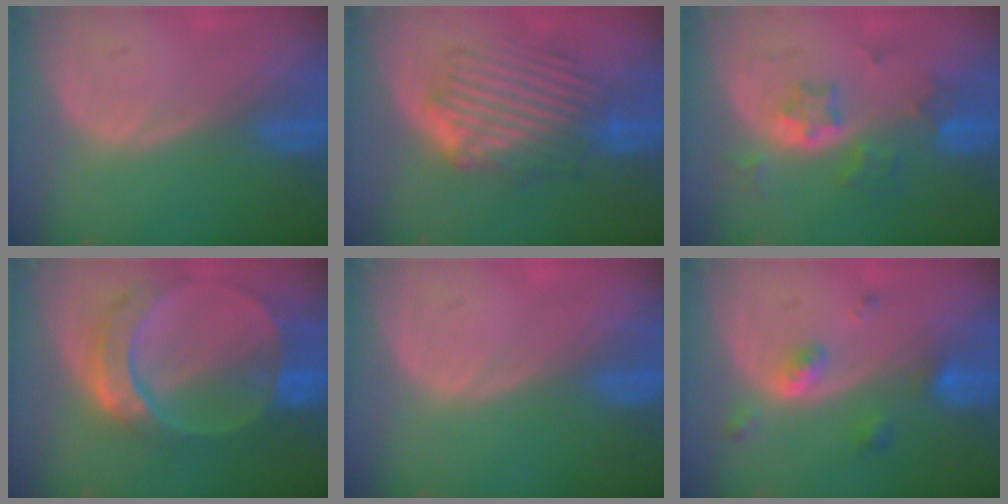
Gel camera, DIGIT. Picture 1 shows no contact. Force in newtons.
{"total": 9.0, "press": 8.4, "slide": 3.3}
{"total": 5.8, "press": 5.3, "slide": 2.4}
{"total": 10.1, "press": 8.6, "slide": 5.4}
{"total": 0.0}
{"total": 4.4, "press": 4.1, "slide": 1.6}